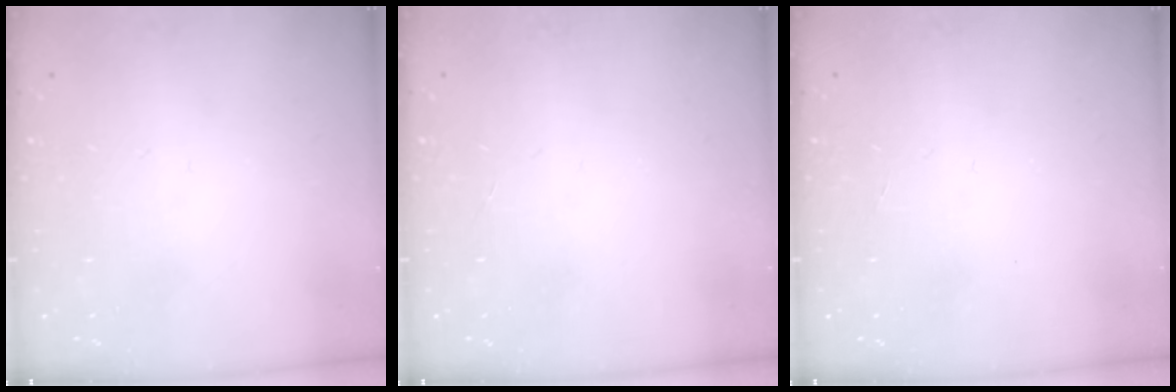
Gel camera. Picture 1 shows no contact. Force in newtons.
{"total": 0.0}
{"total": 0.0}